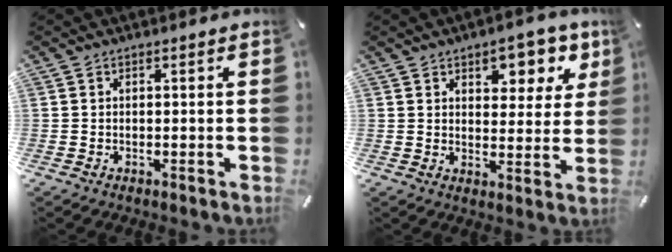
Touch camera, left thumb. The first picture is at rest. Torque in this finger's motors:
{"motor_torque": [0.40, -0.31, 0.06, 0.07, -0.02]}